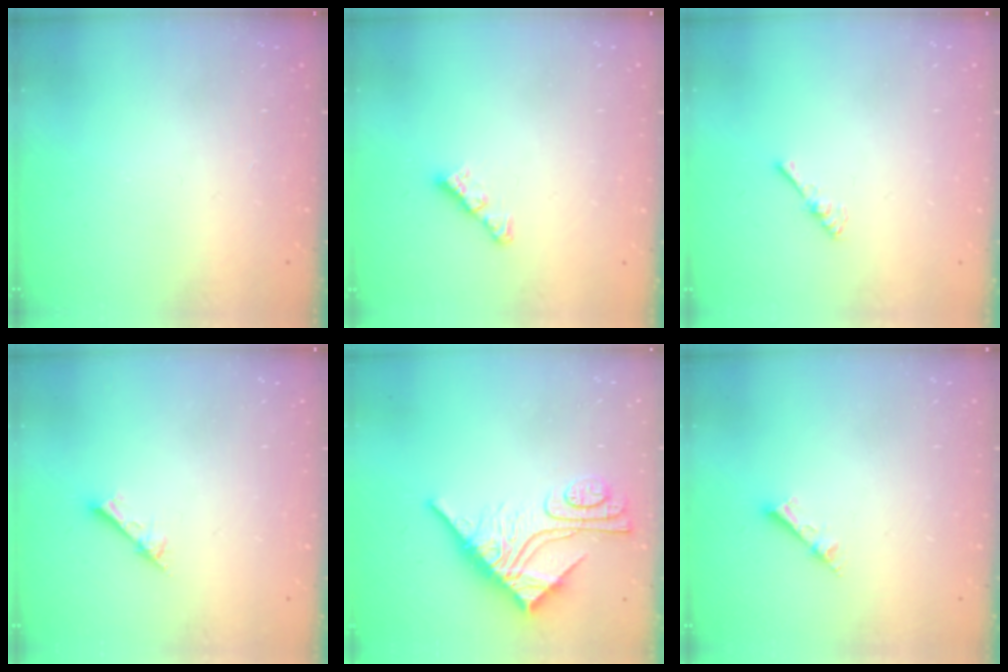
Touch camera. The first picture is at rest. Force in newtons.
{"total": 4.5, "press": 4.4, "slide": 0.7}
{"total": 2.4, "press": 2.4, "slide": 0.5}
{"total": 1.6, "press": 1.6, "slide": 0.2}
{"total": 11.6, "press": 11.5, "slide": 1.0}
{"total": 2.5, "press": 2.5, "slide": 0.1}